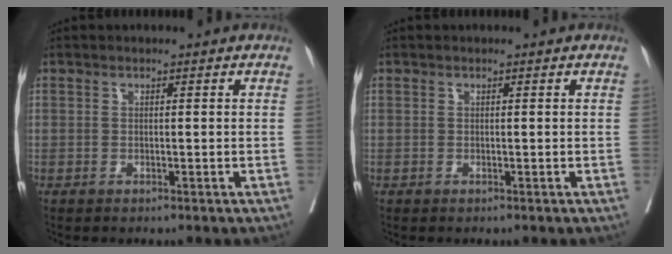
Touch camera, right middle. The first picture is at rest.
{"total": 0.0}